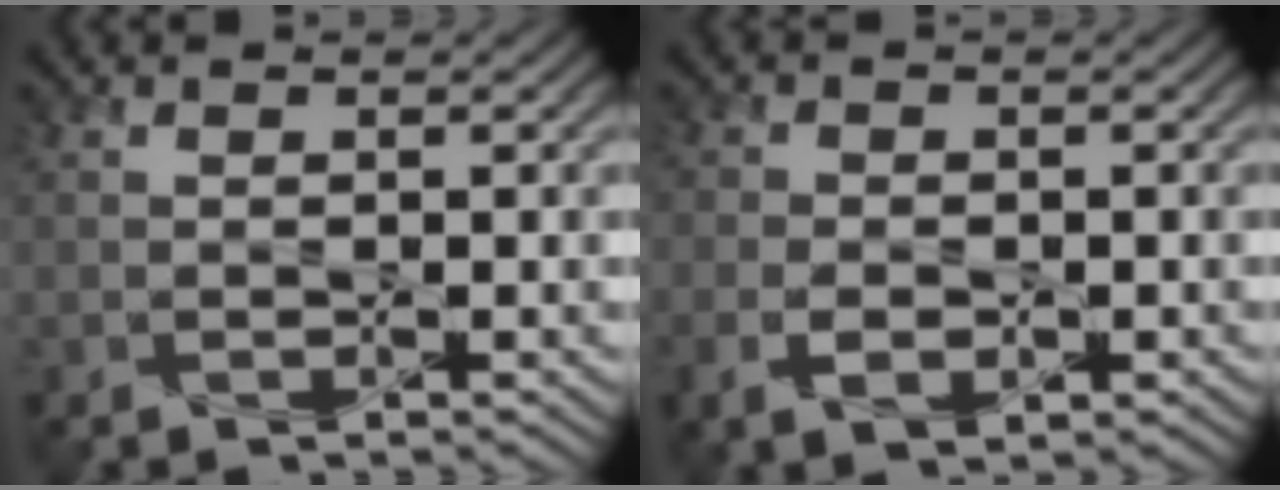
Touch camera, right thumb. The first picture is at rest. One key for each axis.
{"total": 4.0, "fx": -1.4, "fy": 2.4, "fz": 2.8, "tx": -0.064, "ty": -0.007, "tz": -0.029}